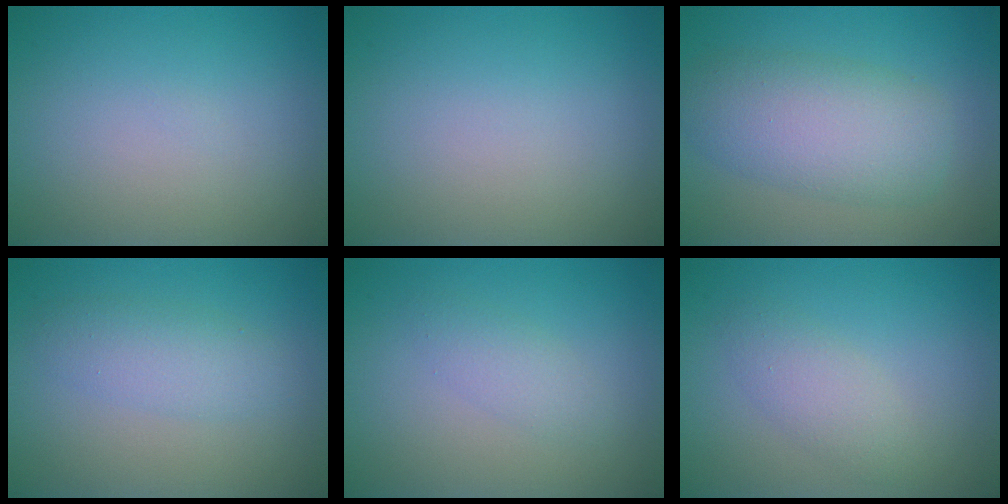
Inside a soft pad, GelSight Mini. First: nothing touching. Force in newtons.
{"total": 0.0}
{"total": 6.1, "press": 6.1, "slide": 0.1}
{"total": 2.8, "press": 2.8, "slide": 0.1}
{"total": 1.7, "press": 1.7, "slide": 0.1}
{"total": 2.3, "press": 2.3, "slide": 0.2}